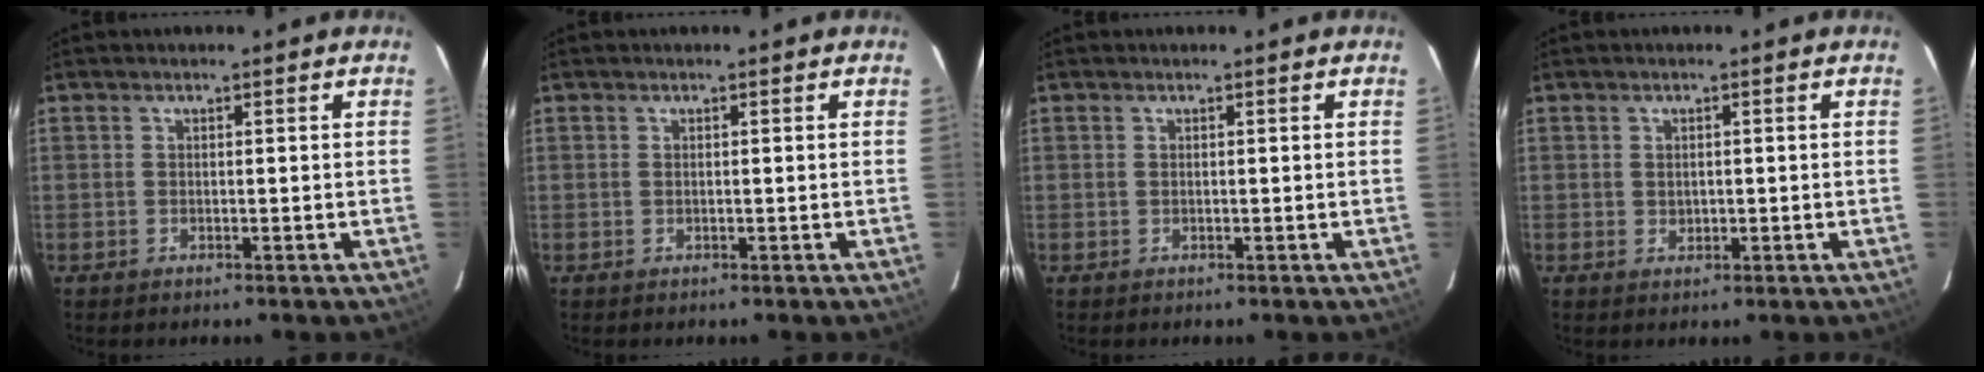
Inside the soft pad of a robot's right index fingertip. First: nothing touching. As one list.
[{"total": 0.0}, {"total": 0.0}, {"total": 1.2, "force": [0.1, 1.1, 0.6], "torque": [-0.007, 0.002, 0.005]}]